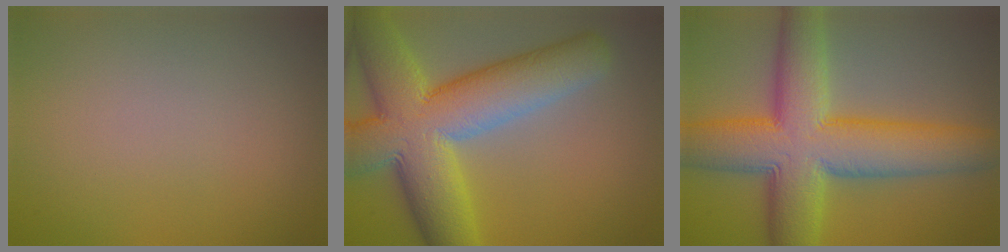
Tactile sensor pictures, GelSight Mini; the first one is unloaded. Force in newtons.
{"total": 12.6, "press": 12.5, "slide": 0.6}
{"total": 11.9, "press": 11.8, "slide": 0.4}